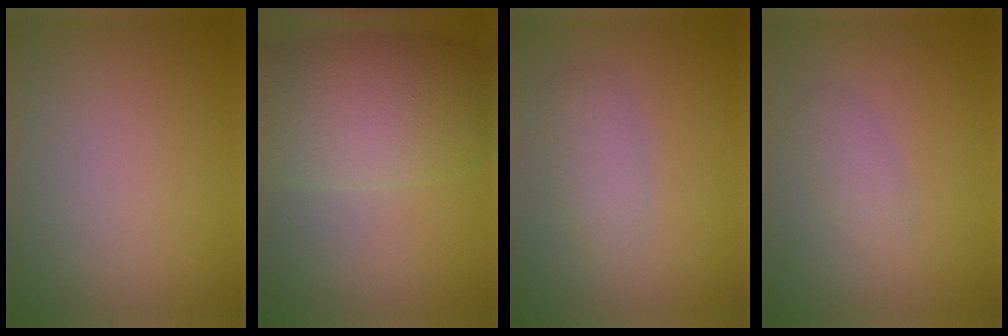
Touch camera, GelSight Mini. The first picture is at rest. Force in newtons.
{"total": 10.7, "press": 10.7, "slide": 0.7}
{"total": 2.1, "press": 2.1, "slide": 0.1}
{"total": 1.4, "press": 1.4, "slide": 0.1}